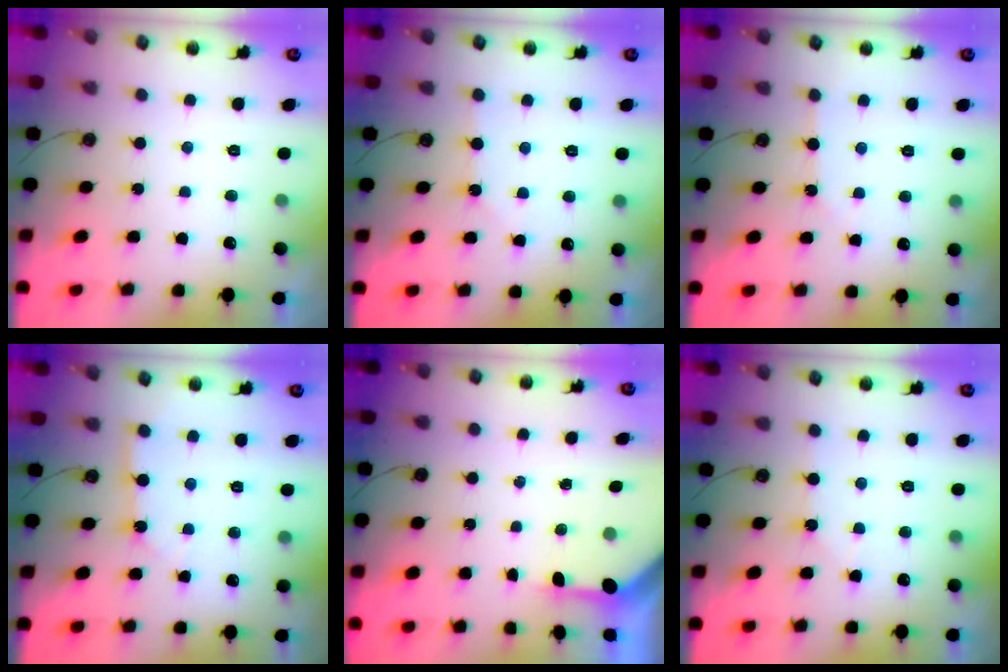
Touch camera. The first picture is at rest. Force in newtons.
{"total": 5.1, "press": 5.0, "slide": 0.8}
{"total": 5.5, "press": 5.4, "slide": 0.9}
{"total": 3.9, "press": 3.8, "slide": 0.6}
{"total": 3.2, "press": 3.2, "slide": 0.2}
{"total": 3.9, "press": 3.8, "slide": 0.7}